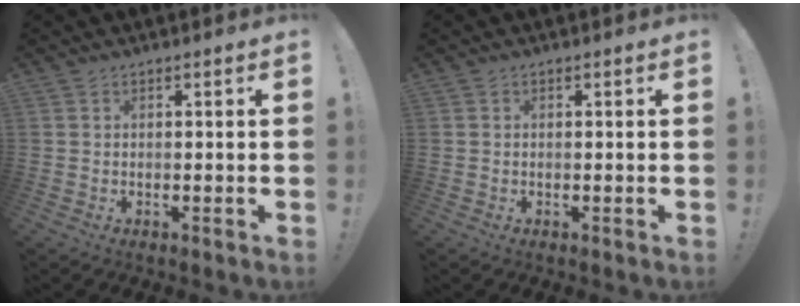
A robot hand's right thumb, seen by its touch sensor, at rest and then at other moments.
{"total": 0.0}